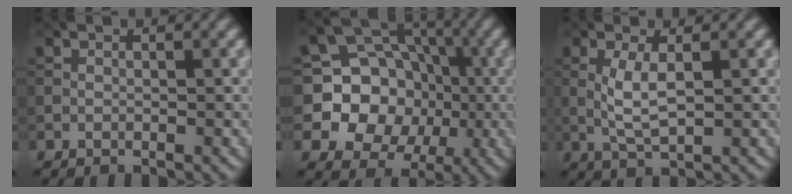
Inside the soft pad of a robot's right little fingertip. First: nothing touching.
{"total": 11.1, "force": [-0.8, 10.2, 4.4], "torque": [-0.080, 0.028, -0.040]}
{"total": 2.8, "force": [-0.1, 0.6, 2.7], "torque": [-0.065, 0.001, -0.002]}